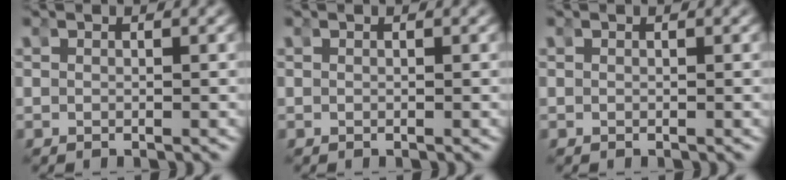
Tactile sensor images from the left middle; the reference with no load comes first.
{"total": 0.0}
{"total": 0.0}